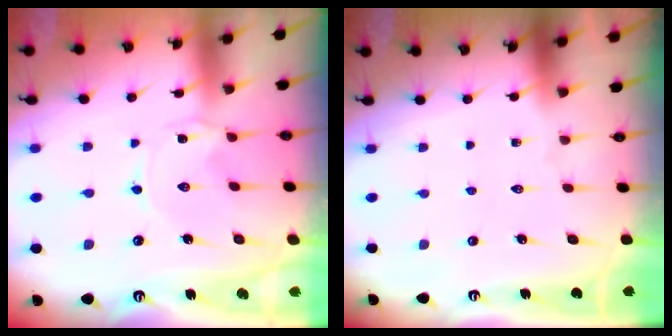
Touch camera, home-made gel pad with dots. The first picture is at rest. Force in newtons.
{"total": 0.0}